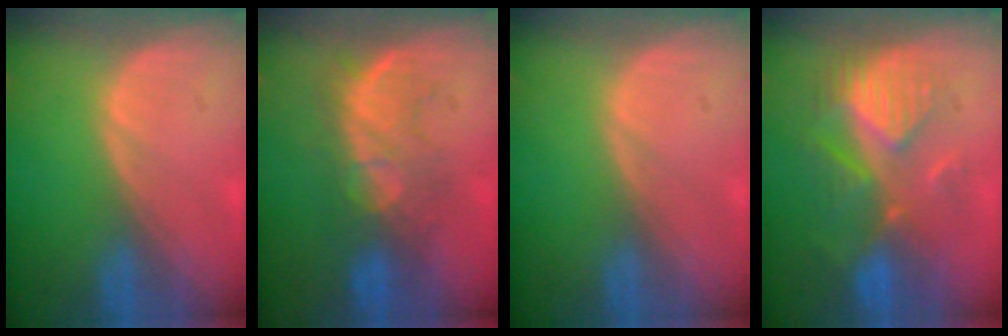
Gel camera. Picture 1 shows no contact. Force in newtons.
{"total": 7.7, "press": 7.5, "slide": 1.3}
{"total": 0.0}
{"total": 8.4, "press": 8.3, "slide": 1.3}